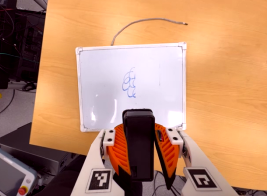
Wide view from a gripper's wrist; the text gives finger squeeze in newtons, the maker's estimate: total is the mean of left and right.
{"total": 12.6, "left": 10.9, "right": 14.3}